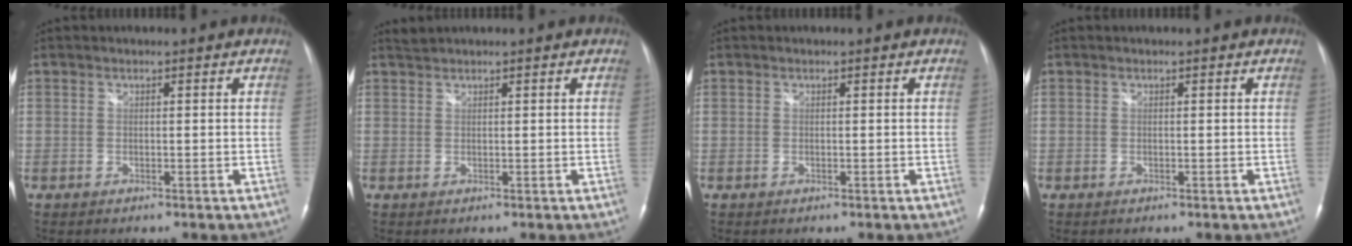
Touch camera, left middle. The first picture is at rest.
{"total": 1.0, "force": [0.9, -0.3, -0.1], "torque": [-0.006, 0.010, 0.025]}
{"total": 0.0}
{"total": 0.0}